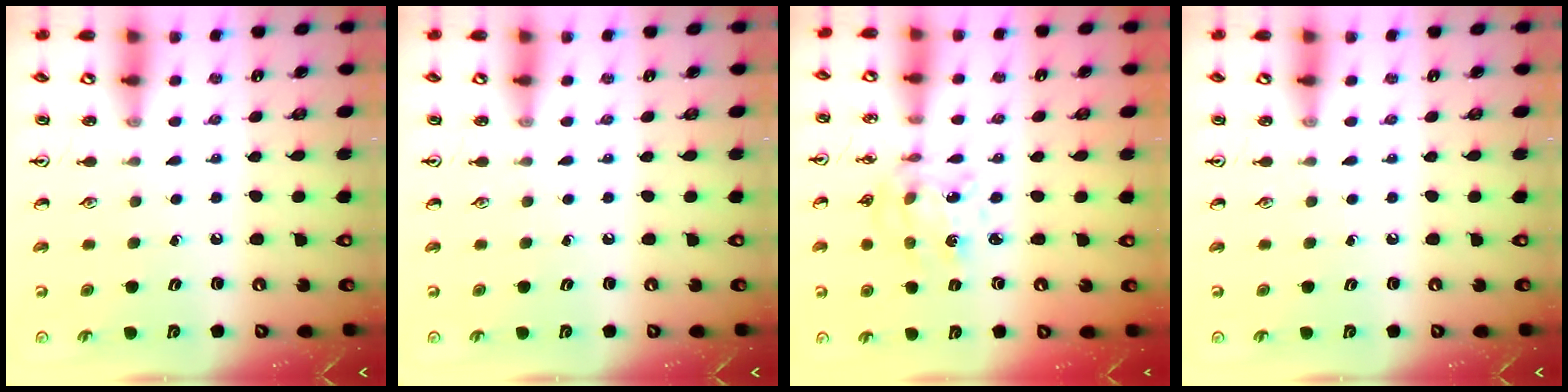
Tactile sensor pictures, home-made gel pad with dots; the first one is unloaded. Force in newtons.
{"total": 0.0}
{"total": 5.8, "press": 5.5, "slide": 2.0}
{"total": 0.0}